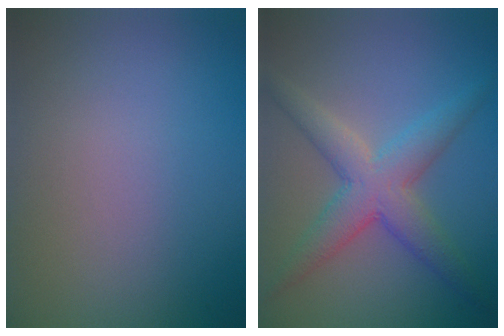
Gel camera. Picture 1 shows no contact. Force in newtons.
{"total": 5.0, "press": 5.0, "slide": 0.1}